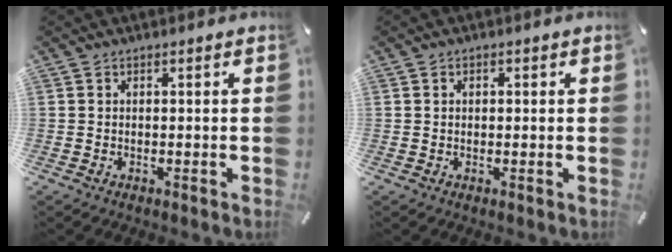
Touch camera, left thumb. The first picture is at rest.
{"total": 1.0, "force": [0.1, 0.8, 0.5], "torque": [-0.010, 0.006, 0.001]}